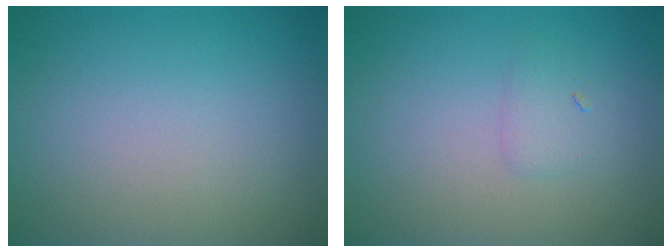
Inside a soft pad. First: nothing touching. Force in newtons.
{"total": 1.2, "press": 1.2, "slide": 0.1}